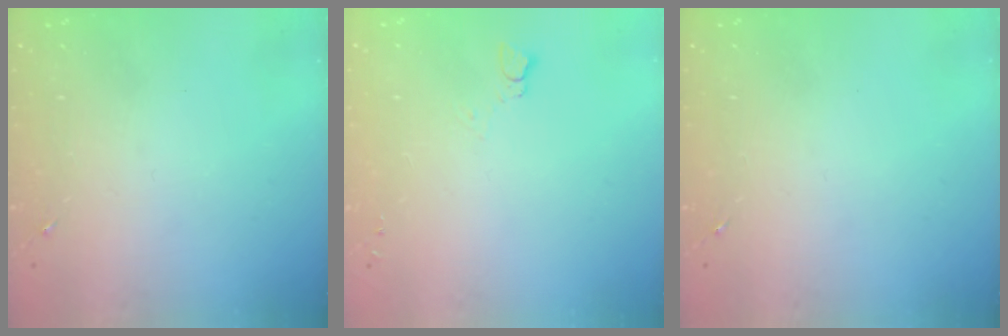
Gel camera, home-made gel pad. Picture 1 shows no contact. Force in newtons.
{"total": 2.8, "press": 2.7, "slide": 0.3}
{"total": 0.0}